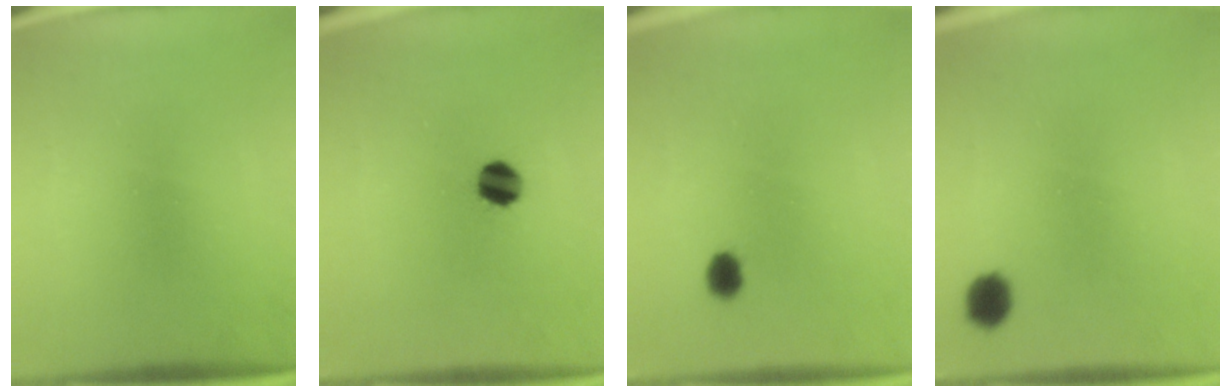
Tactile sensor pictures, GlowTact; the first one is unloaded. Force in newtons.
{"total": 6.0}
{"total": 3.1}
{"total": 4.0}